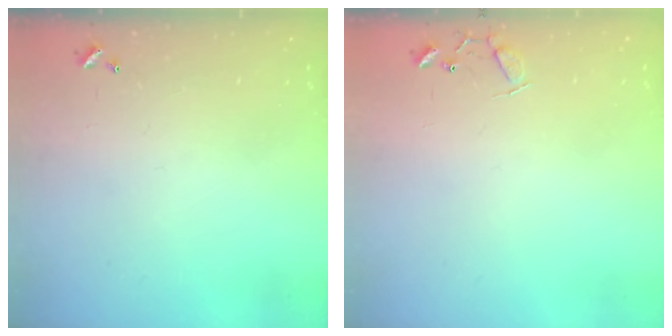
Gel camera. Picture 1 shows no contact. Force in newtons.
{"total": 7.7, "press": 7.6, "slide": 0.5}